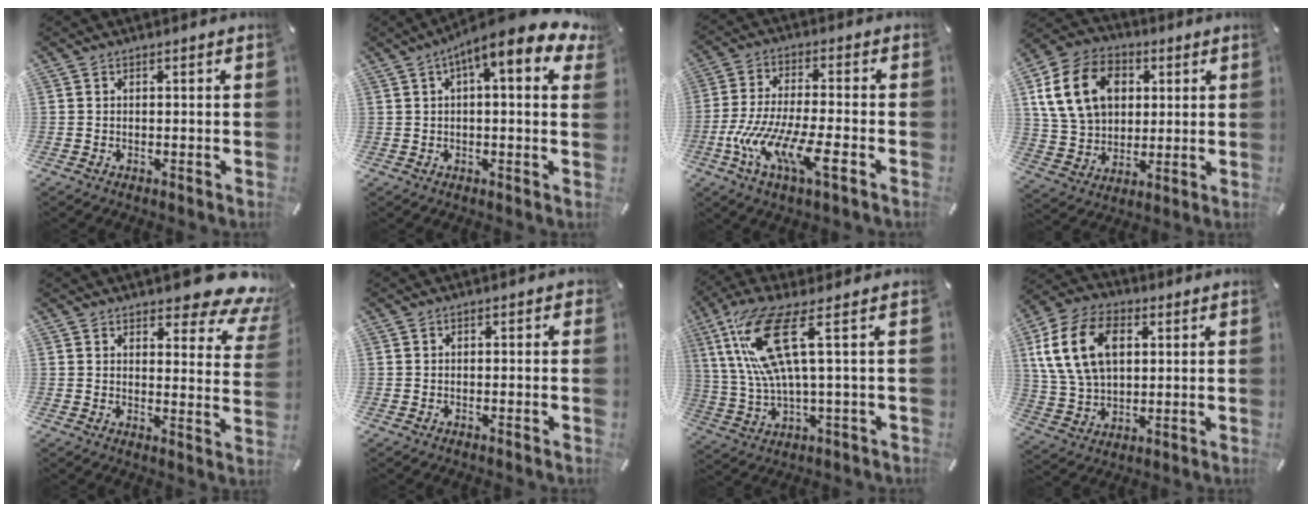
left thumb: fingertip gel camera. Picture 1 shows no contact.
{"total": 10.4, "force": [5.7, 2.2, 8.5], "torque": [-0.129, -0.037, 0.093]}
{"total": 14.5, "force": [-6.2, 4.2, 12.4], "torque": [-0.251, -0.001, -0.104]}
{"total": 16.3, "force": [4.0, 12.8, 9.2], "torque": [-0.190, 0.010, 0.075]}
{"total": 10.2, "force": [8.3, 3.6, 4.8], "torque": [-0.058, -0.070, 0.146]}
{"total": 0.9, "force": [-0.2, 0.8, 0.5], "torque": [-0.008, 0.005, -0.005]}
{"total": 15.4, "force": [4.8, 3.5, 14.2], "torque": [-0.318, -0.018, 0.071]}
{"total": 16.1, "force": [4.3, 11.3, 10.6], "torque": [-0.234, 0.009, 0.076]}